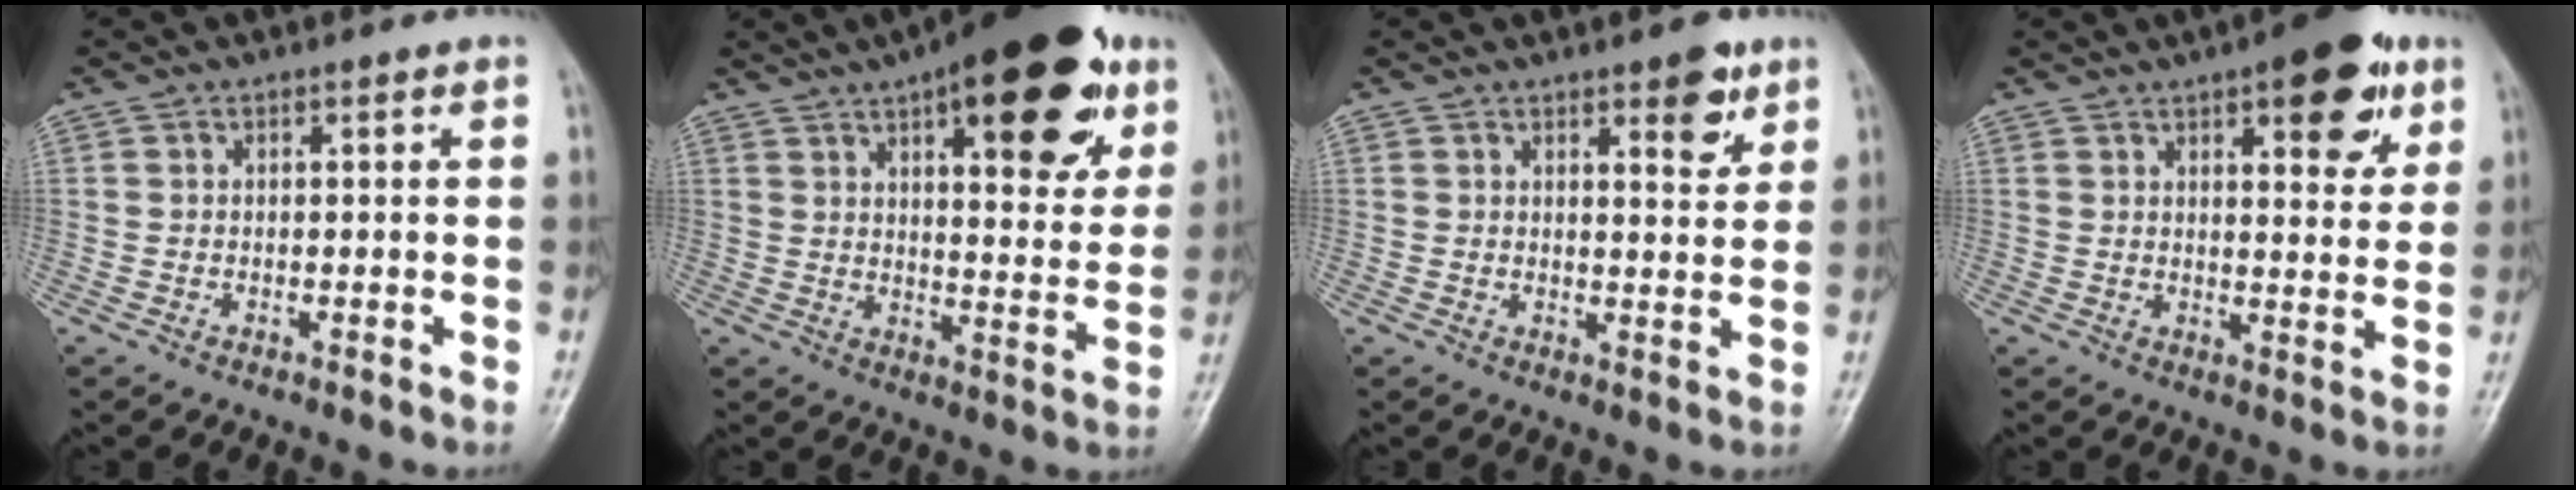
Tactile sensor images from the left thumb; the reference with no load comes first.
{"total": 23.2, "force": [12.2, 8.6, 17.8], "torque": [-0.215, -0.023, 0.170]}
{"total": 5.7, "force": [3.4, 2.2, 4.1], "torque": [-0.039, -0.018, 0.041]}
{"total": 13.0, "force": [6.8, 5.0, 9.9], "torque": [-0.094, -0.023, 0.086]}